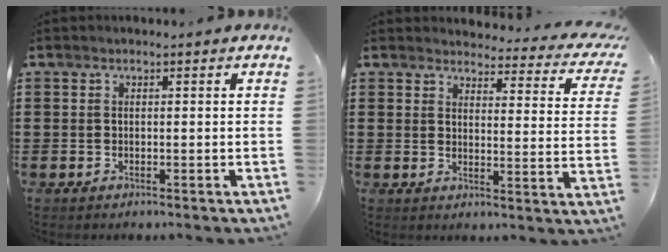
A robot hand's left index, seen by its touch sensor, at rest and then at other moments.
{"total": 3.6, "force": [3.3, 0.7, 1.1], "torque": [-0.032, -0.026, 0.053]}